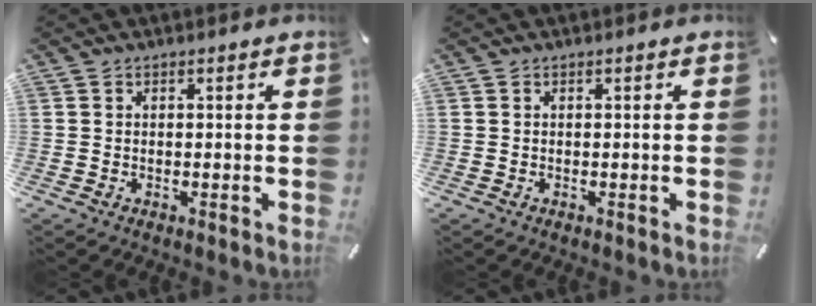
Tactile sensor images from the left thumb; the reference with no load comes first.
{"total": 0.0}